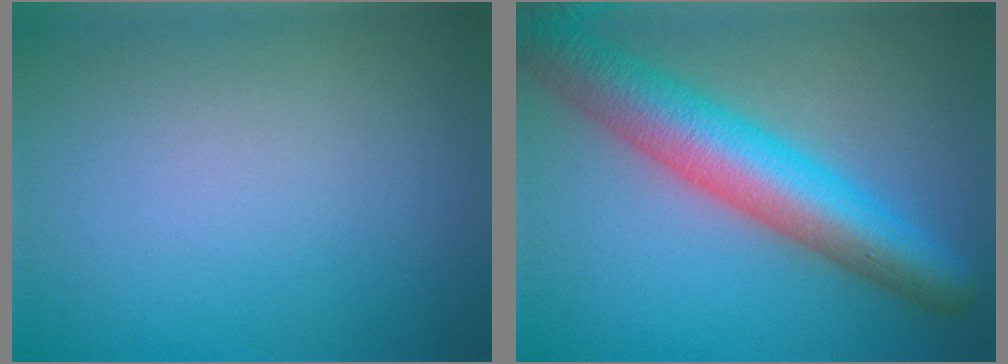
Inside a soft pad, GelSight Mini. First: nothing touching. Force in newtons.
{"total": 9.7, "press": 9.7, "slide": 0.3}